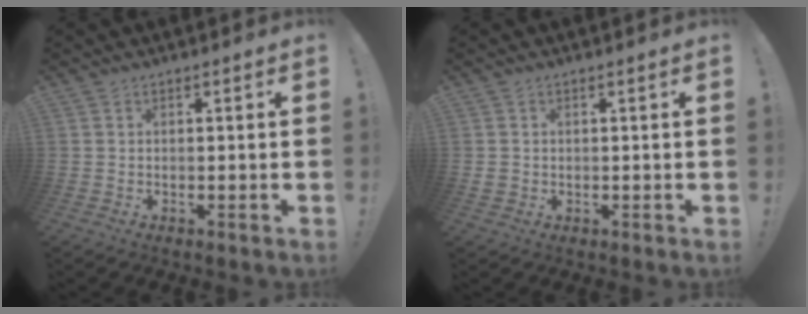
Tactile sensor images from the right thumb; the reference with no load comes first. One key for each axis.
{"total": 1.4, "fx": 0.1, "fy": 1.3, "fz": 0.4, "tx": -0.015, "ty": 0.006, "tz": 0.002}